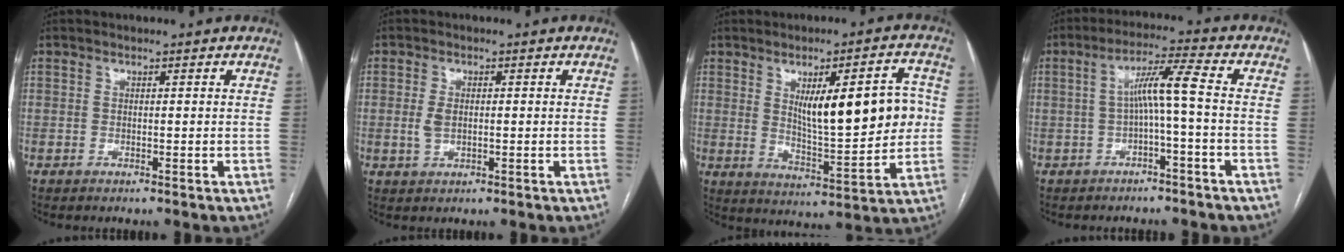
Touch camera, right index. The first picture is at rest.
{"total": 2.6, "force": [0.0, 1.5, 2.2], "torque": [-0.050, 0.002, 0.002]}
{"total": 14.5, "force": [2.3, 3.8, 13.8], "torque": [-0.197, 0.012, 0.046]}
{"total": 6.2, "force": [-0.7, -0.4, 6.1], "torque": [-0.108, 0.025, -0.009]}